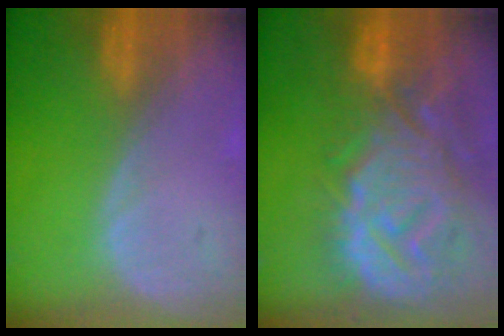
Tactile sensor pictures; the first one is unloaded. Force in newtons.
{"total": 14.3, "press": 12.3, "slide": 7.3}